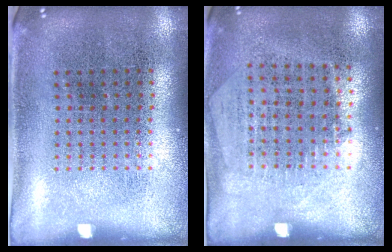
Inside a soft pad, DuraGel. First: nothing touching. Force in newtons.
{"total": 1.3, "press": 1.1, "slide": 0.6}